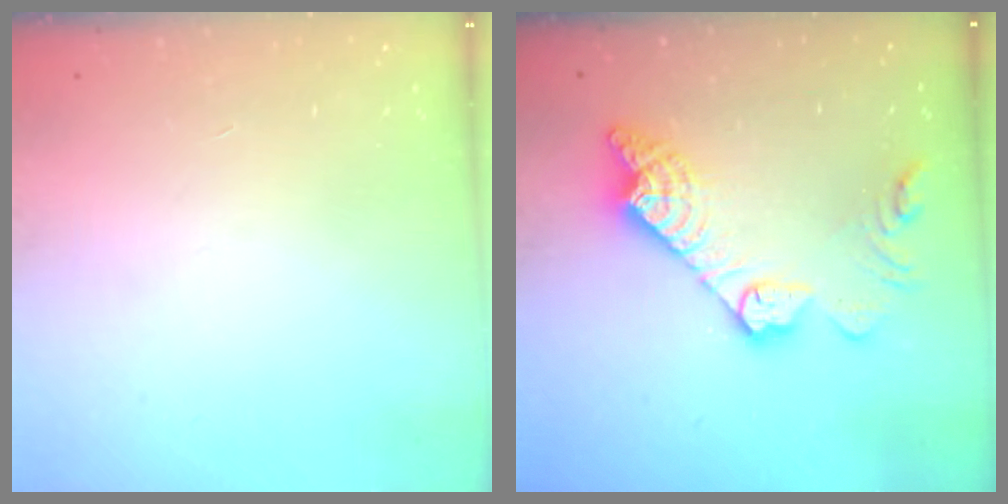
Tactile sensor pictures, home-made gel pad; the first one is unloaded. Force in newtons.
{"total": 15.3, "press": 15.2, "slide": 1.1}